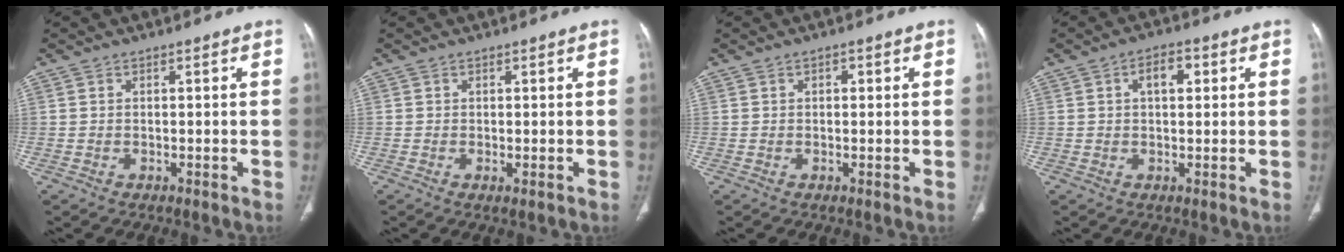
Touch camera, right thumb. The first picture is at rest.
{"total": 0.8, "force": [-0.2, 0.3, 0.7], "torque": [-0.017, -0.004, -0.002]}
{"total": 1.0, "force": [0.4, 0.6, 0.8], "torque": [-0.008, -0.002, 0.004]}
{"total": 4.7, "force": [1.4, 2.5, 3.7], "torque": [-0.046, 0.003, 0.018]}